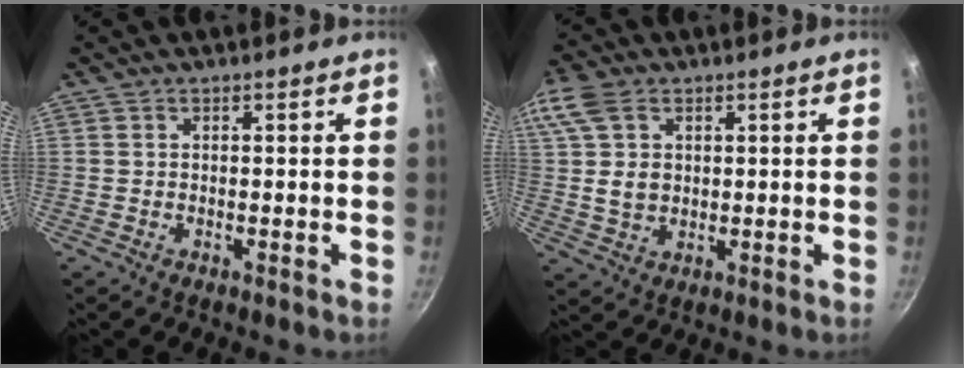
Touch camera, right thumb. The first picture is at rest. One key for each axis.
{"total": 9.6, "fx": 2.8, "fy": 6.7, "fz": 6.2, "tx": -0.114, "ty": 0.000, "tz": 0.051}